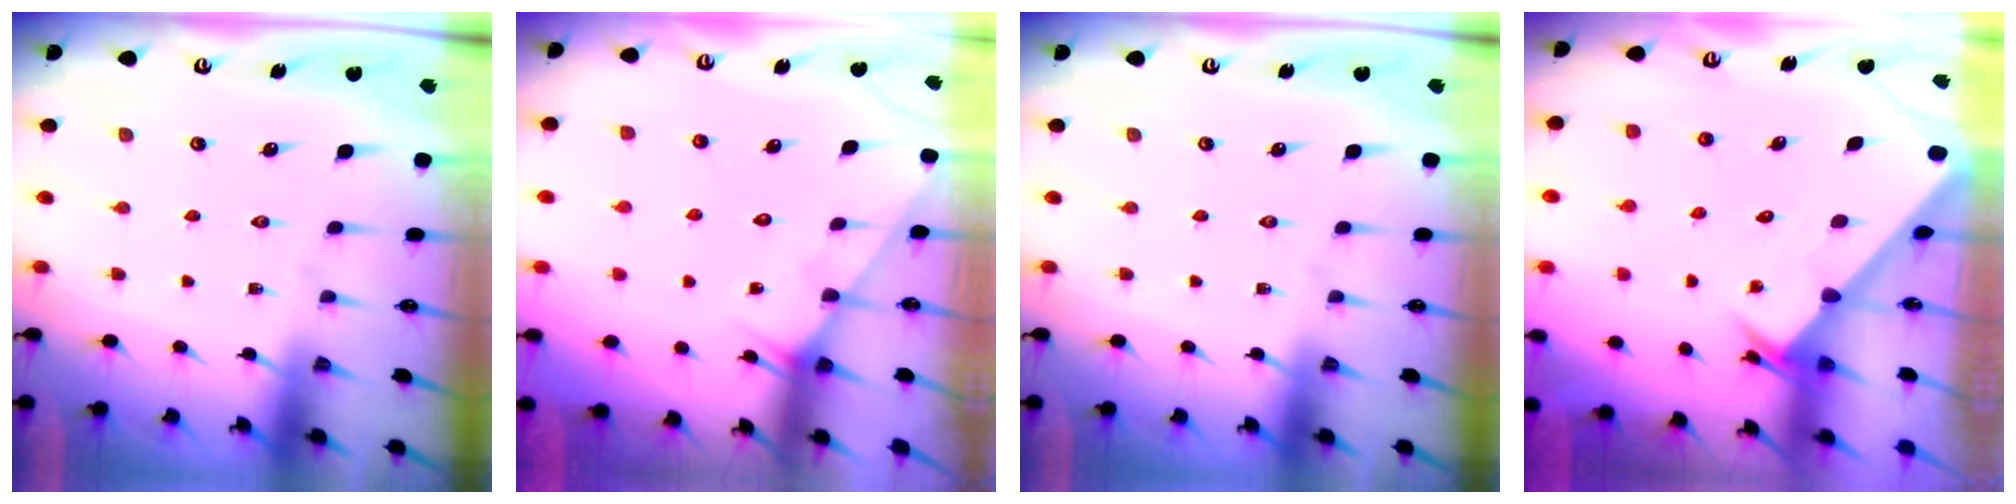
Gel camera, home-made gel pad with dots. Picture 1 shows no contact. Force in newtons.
{"total": 4.4, "press": 4.4, "slide": 0.2}
{"total": 0.0}
{"total": 2.4, "press": 2.4, "slide": 0.2}